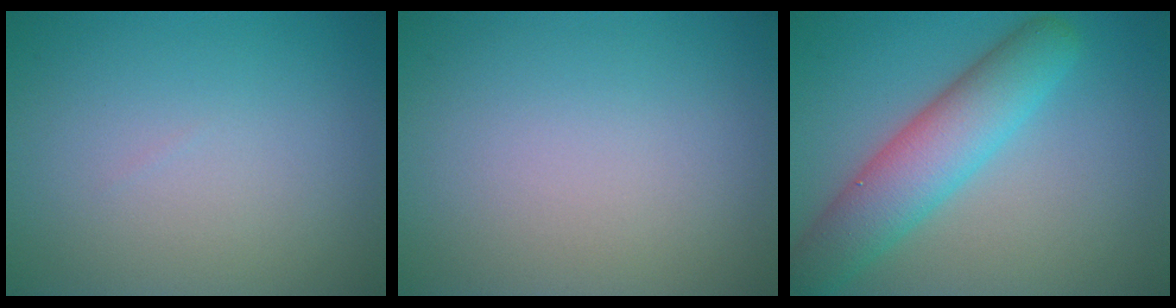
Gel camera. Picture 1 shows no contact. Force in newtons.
{"total": 0.0}
{"total": 6.5, "press": 6.5, "slide": 0.5}